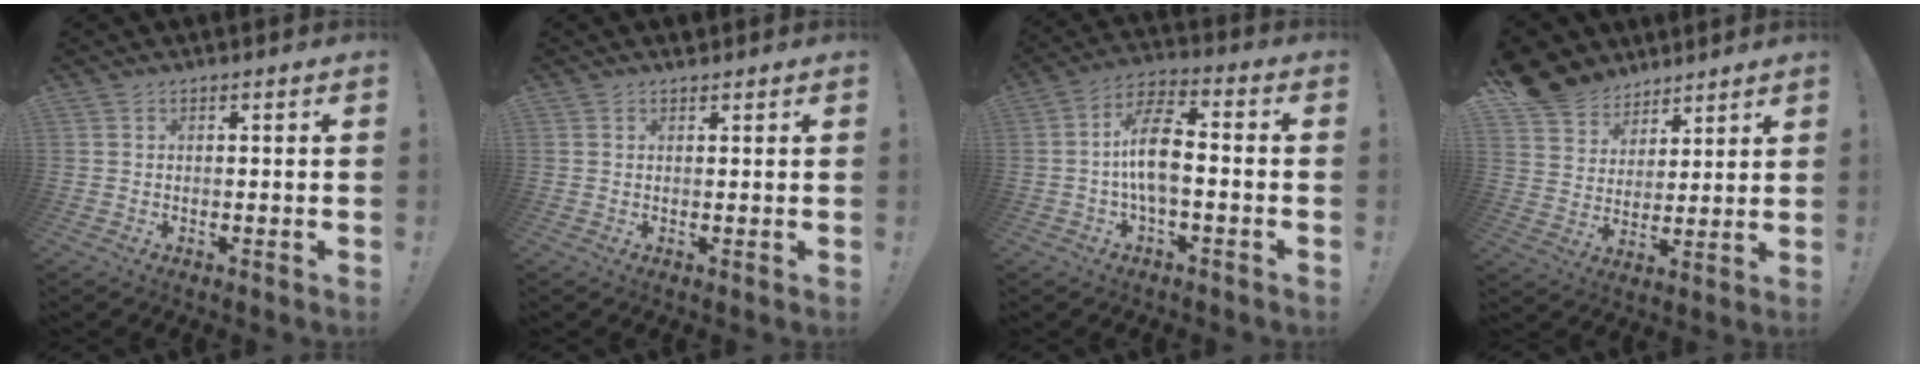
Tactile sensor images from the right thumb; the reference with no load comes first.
{"total": 1.1, "force": [1.0, 0.3, -0.1], "torque": [0.009, -0.004, 0.019]}
{"total": 11.6, "force": [-0.8, 5.1, 10.3], "torque": [-0.188, 0.011, -0.015]}
{"total": 10.5, "force": [8.1, 6.6, 1.0], "torque": [-0.024, -0.065, 0.162]}